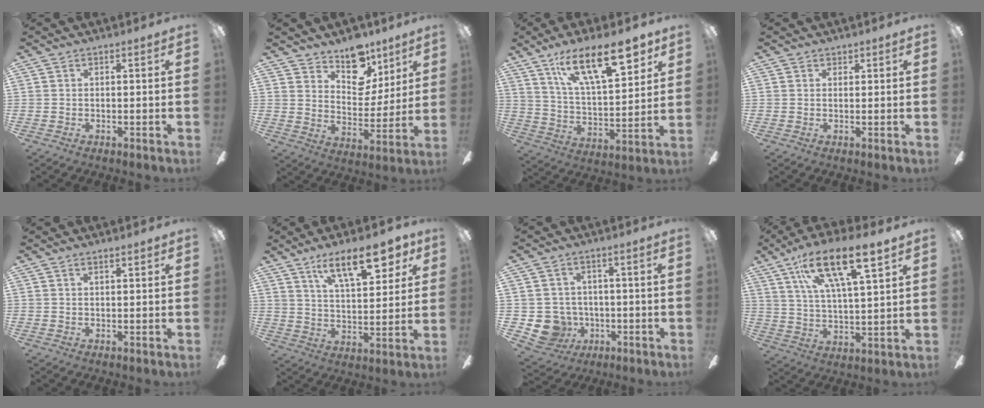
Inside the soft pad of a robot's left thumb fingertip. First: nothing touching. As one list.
[{"total": 12.7, "force": [9.3, 7.3, 4.6], "torque": [-0.063, -0.066, 0.173]}, {"total": 21.5, "force": [12.5, 8.4, 15.3], "torque": [-0.234, -0.058, 0.206]}, {"total": 0.9, "force": [0.8, 0.4, 0.0], "torque": [-0.001, -0.001, 0.017]}, {"total": 1.5, "force": [1.0, 0.3, 1.0], "torque": [-0.023, 0.001, 0.018]}, {"total": 16.7, "force": [10.0, 6.7, 11.6], "torque": [-0.167, -0.039, 0.162]}, {"total": 7.9, "force": [-1.7, 7.4, 2.2], "torque": [-0.075, 0.010, -0.026]}, {"total": 17.5, "force": [11.1, 4.8, 12.6], "torque": [-0.230, -0.046, 0.182]}]